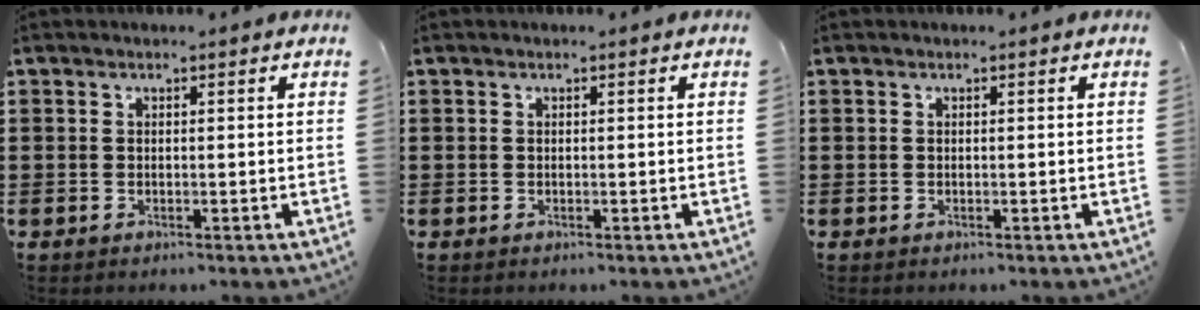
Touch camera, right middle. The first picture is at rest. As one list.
[{"total": 0.0}, {"total": 0.0}]